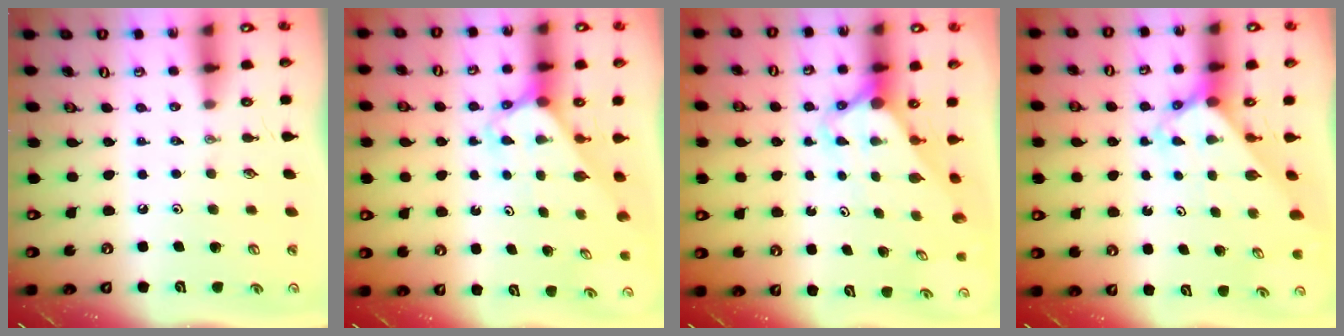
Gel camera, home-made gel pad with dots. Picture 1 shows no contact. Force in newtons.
{"total": 2.7, "press": 2.7, "slide": 0.2}
{"total": 3.0, "press": 3.0, "slide": 0.2}
{"total": 2.5, "press": 2.5, "slide": 0.1}